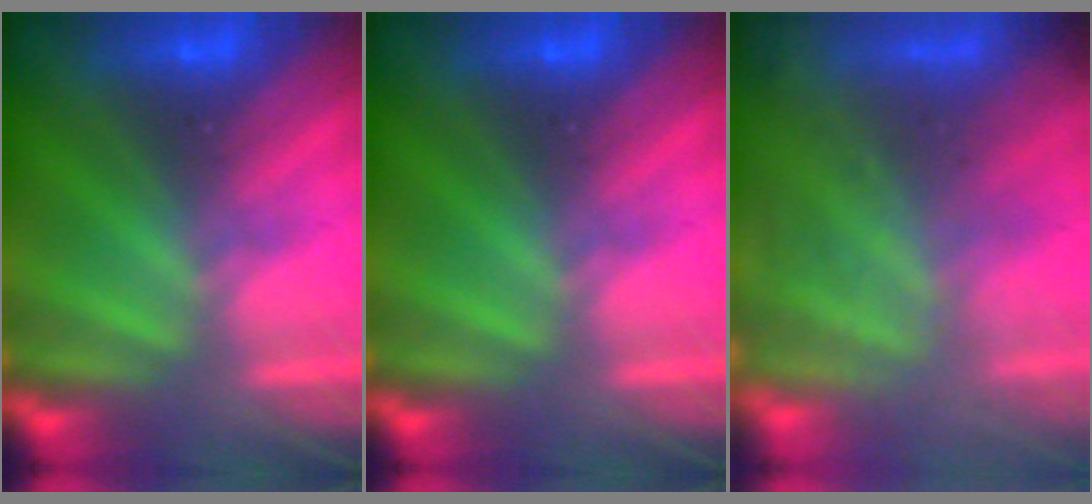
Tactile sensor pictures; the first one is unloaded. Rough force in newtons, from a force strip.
{"total": 0.0}
{"total": 7.5}